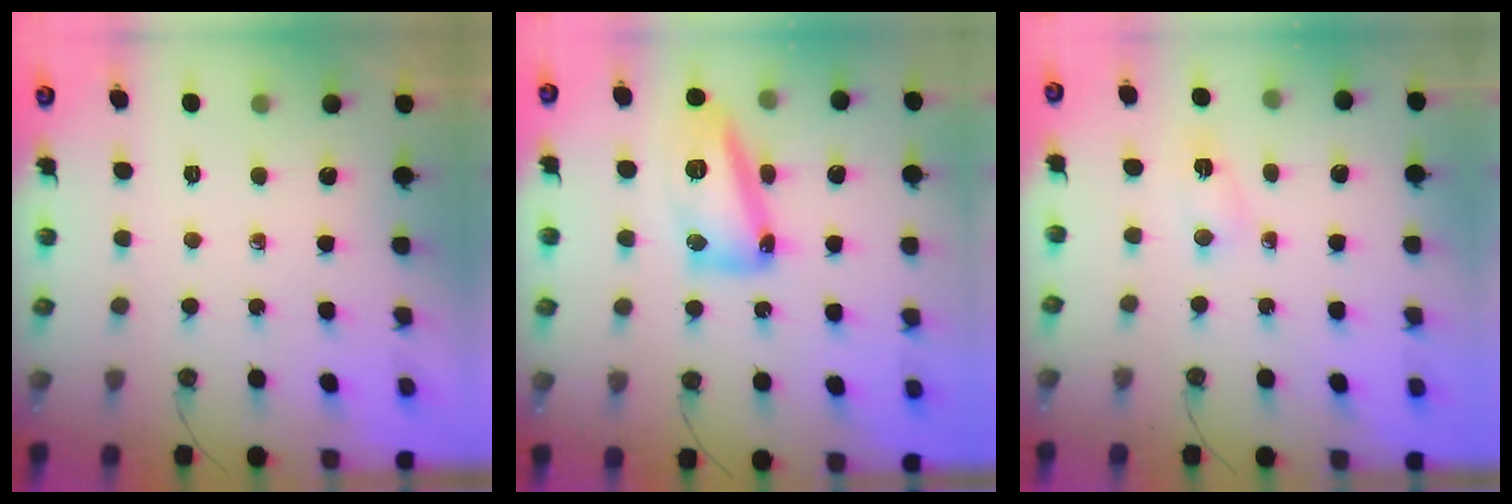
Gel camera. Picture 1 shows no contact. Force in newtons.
{"total": 14.3, "press": 14.3, "slide": 1.2}
{"total": 2.3, "press": 2.2, "slide": 0.6}